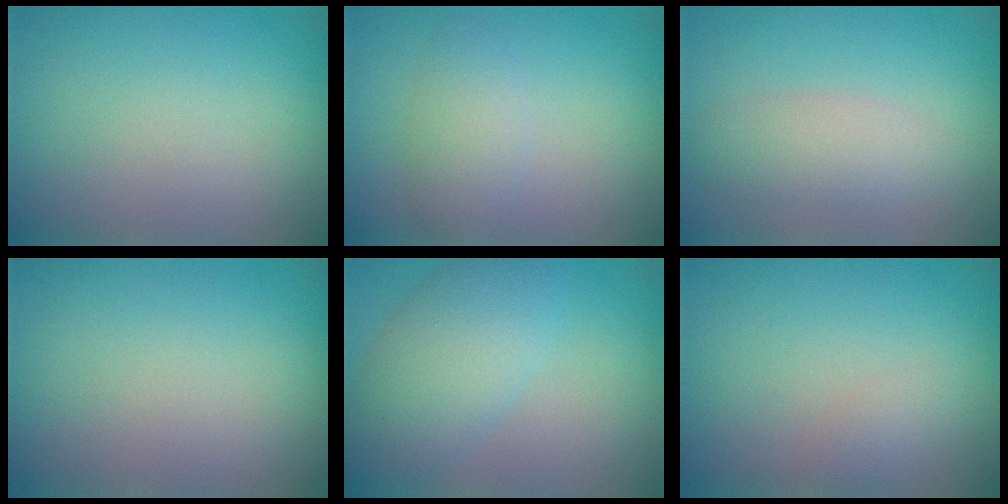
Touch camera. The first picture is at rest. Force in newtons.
{"total": 2.5, "press": 2.5, "slide": 0.1}
{"total": 2.7, "press": 2.7, "slide": 0.2}
{"total": 0.0}
{"total": 5.2, "press": 5.2, "slide": 0.2}
{"total": 1.0, "press": 1.0, "slide": 0.1}